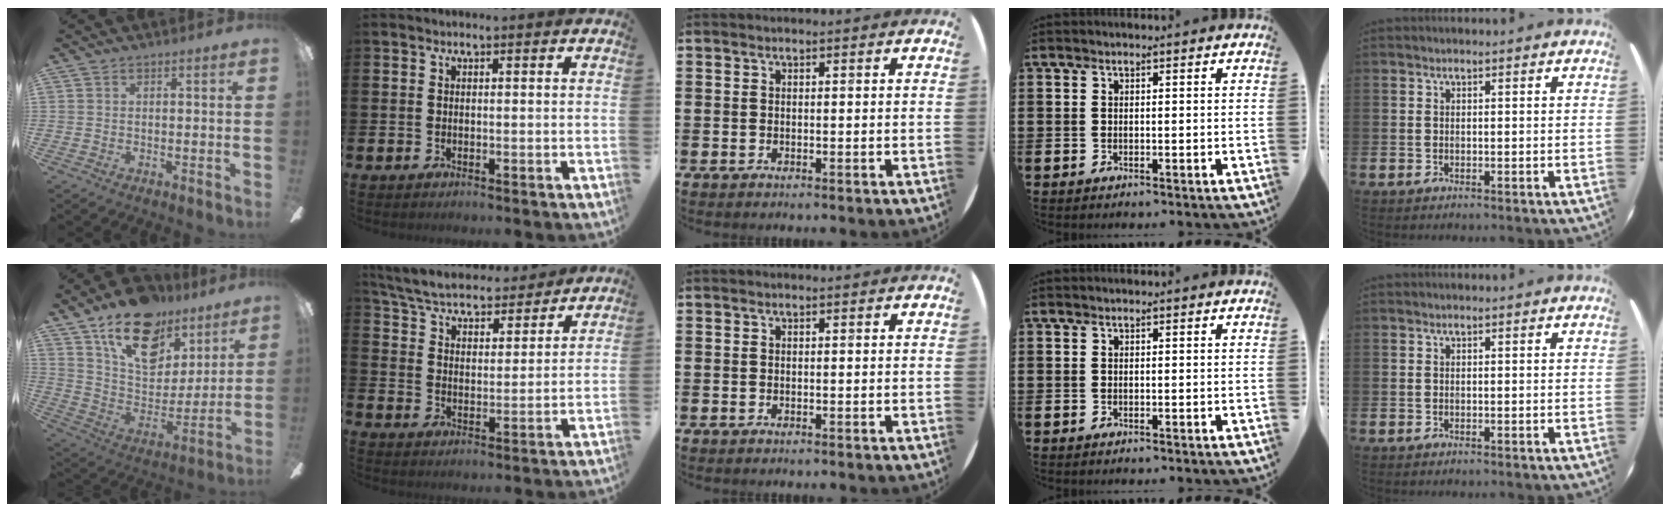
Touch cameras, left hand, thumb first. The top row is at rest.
{"thumb": {"total": 20.9, "force": [13.3, 12.0, 10.8], "torque": [-0.175, -0.070, 0.238]}, "index": {"total": 6.3, "force": [6.1, 1.3, 1.2], "torque": [-0.053, -0.046, 0.102]}}